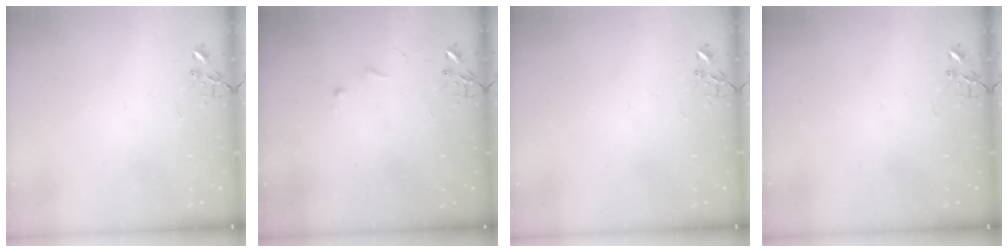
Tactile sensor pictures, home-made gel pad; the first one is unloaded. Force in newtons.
{"total": 5.3, "press": 5.2, "slide": 0.7}
{"total": 0.0}
{"total": 0.0}